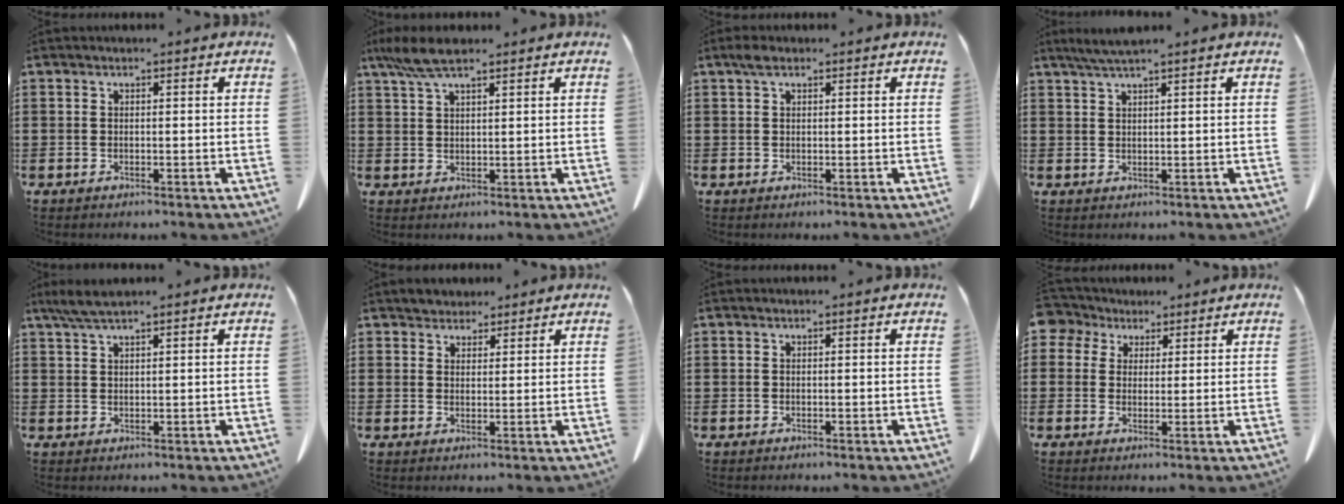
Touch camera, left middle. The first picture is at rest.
{"total": 5.9, "force": [4.1, 1.3, 4.0], "torque": [-0.087, -0.002, 0.076]}
{"total": 1.0, "force": [0.5, 0.5, 0.7], "torque": [-0.016, 0.004, 0.008]}
{"total": 2.5, "force": [2.0, -0.2, 1.5], "torque": [-0.032, -0.002, 0.038]}
{"total": 3.2, "force": [2.3, 0.3, 2.2], "torque": [-0.047, 0.001, 0.045]}
{"total": 2.8, "force": [2.5, 1.1, -0.1], "torque": [0.001, -0.002, 0.048]}
{"total": 0.0}
{"total": 3.9, "force": [2.4, 3.0, 0.8], "torque": [-0.027, 0.005, 0.041]}